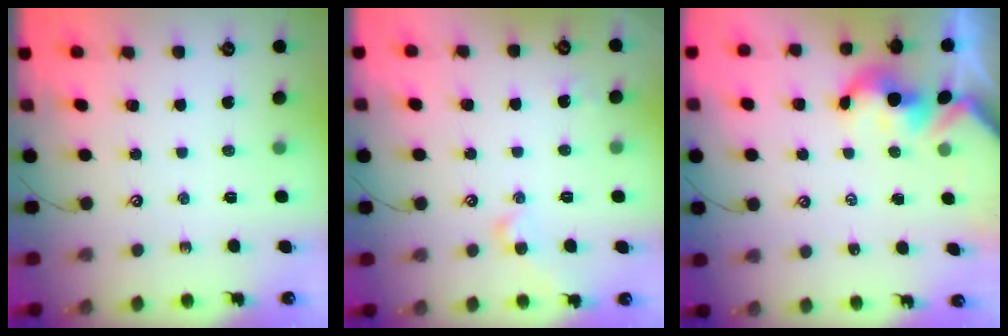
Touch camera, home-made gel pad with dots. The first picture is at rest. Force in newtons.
{"total": 4.1, "press": 4.0, "slide": 0.8}
{"total": 2.0, "press": 2.0, "slide": 0.1}